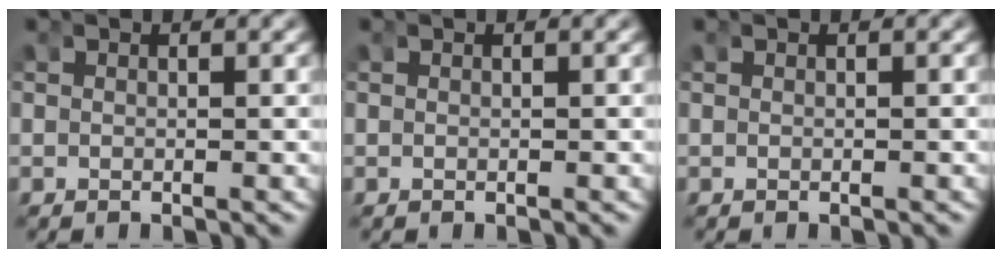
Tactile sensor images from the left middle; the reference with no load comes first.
{"total": 0.0}
{"total": 0.0}